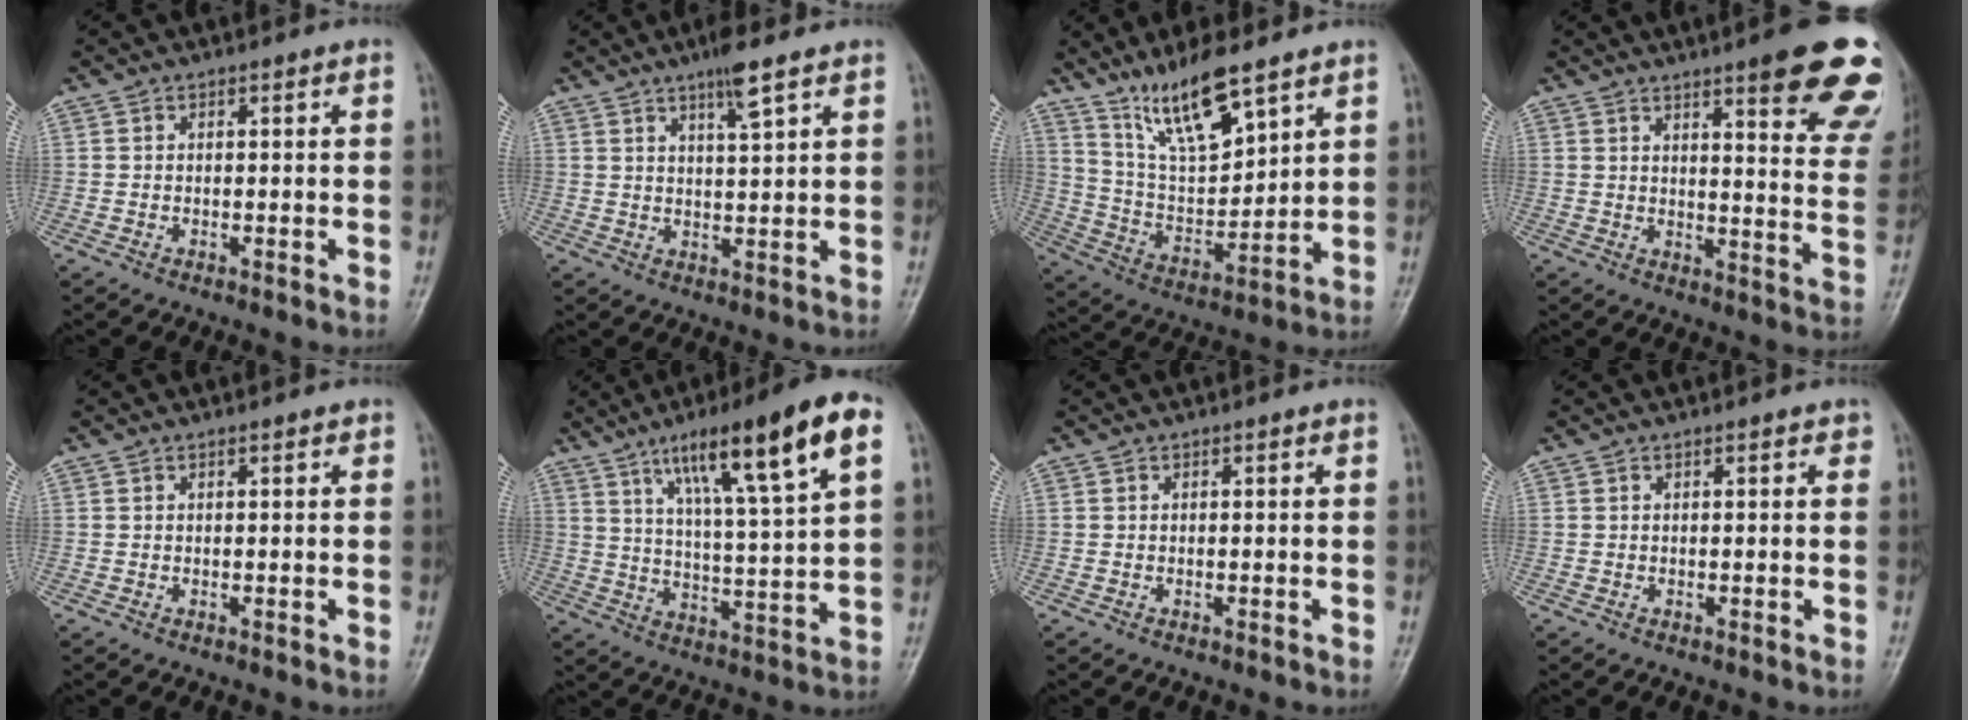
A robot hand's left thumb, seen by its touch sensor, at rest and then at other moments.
{"total": 5.2, "force": [3.3, 0.4, 4.0], "torque": [-0.069, -0.016, 0.059]}
{"total": 13.0, "force": [9.4, 3.4, 8.4], "torque": [-0.137, -0.058, 0.191]}
{"total": 19.2, "force": [12.1, 3.8, 14.4], "torque": [-0.146, -0.053, 0.140]}
{"total": 0.5, "force": [0.3, 0.2, 0.4], "torque": [-0.005, 0.000, 0.002]}
{"total": 19.3, "force": [9.4, 2.7, 16.7], "torque": [-0.251, -0.018, 0.149]}
{"total": 0.0}
{"total": 0.8, "force": [0.5, 0.4, 0.6], "torque": [-0.004, 0.000, 0.002]}